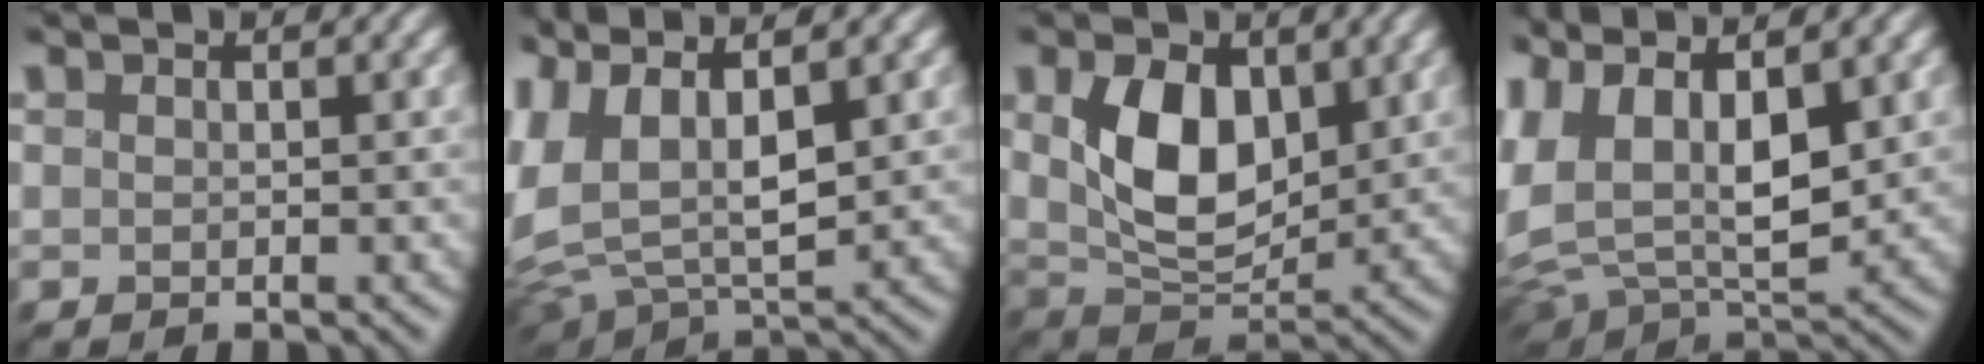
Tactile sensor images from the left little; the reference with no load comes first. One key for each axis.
{"total": 8.2, "fx": 2.2, "fy": 3.7, "fz": 7.0, "tx": -0.168, "ty": 0.009, "tz": 0.034}
{"total": 7.3, "fx": 1.5, "fy": 4.4, "fz": 5.7, "tx": -0.105, "ty": -0.010, "tz": 0.027}
{"total": 10.5, "fx": 2.8, "fy": 5.0, "fz": 8.8, "tx": -0.207, "ty": 0.005, "tz": 0.044}